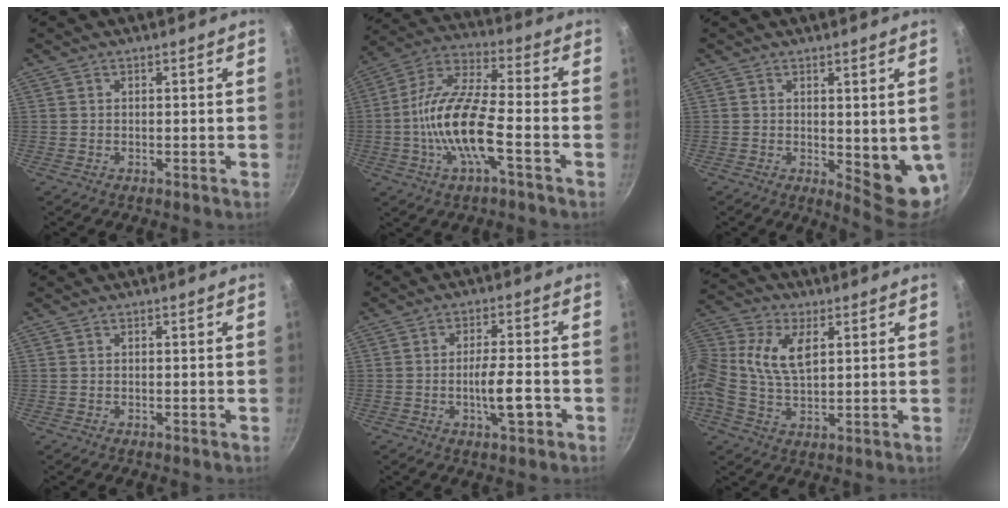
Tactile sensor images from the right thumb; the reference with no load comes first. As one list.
[{"total": 15.3, "force": [-4.1, 5.0, 13.9], "torque": [-0.268, 0.038, -0.093]}, {"total": 8.5, "force": [0.3, 3.0, 8.0], "torque": [-0.077, -0.018, 0.012]}, {"total": 0.0}, {"total": 6.8, "force": [-2.3, 1.9, 6.1], "torque": [-0.092, 0.016, -0.040]}, {"total": 12.4, "force": [2.6, 7.3, 9.7], "torque": [-0.203, 0.012, 0.035]}]